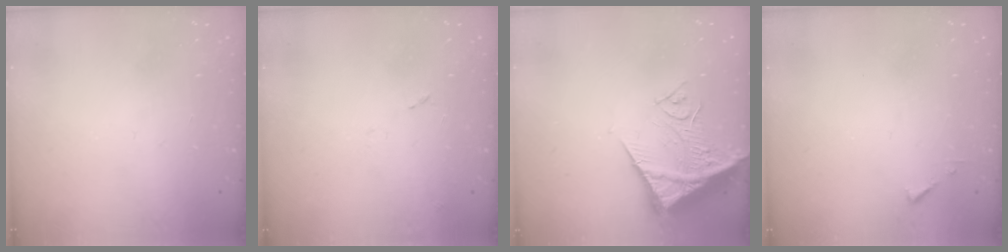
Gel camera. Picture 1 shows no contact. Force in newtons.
{"total": 8.1, "press": 8.1, "slide": 0.6}
{"total": 13.5, "press": 13.3, "slide": 1.8}
{"total": 3.2, "press": 3.2, "slide": 0.4}